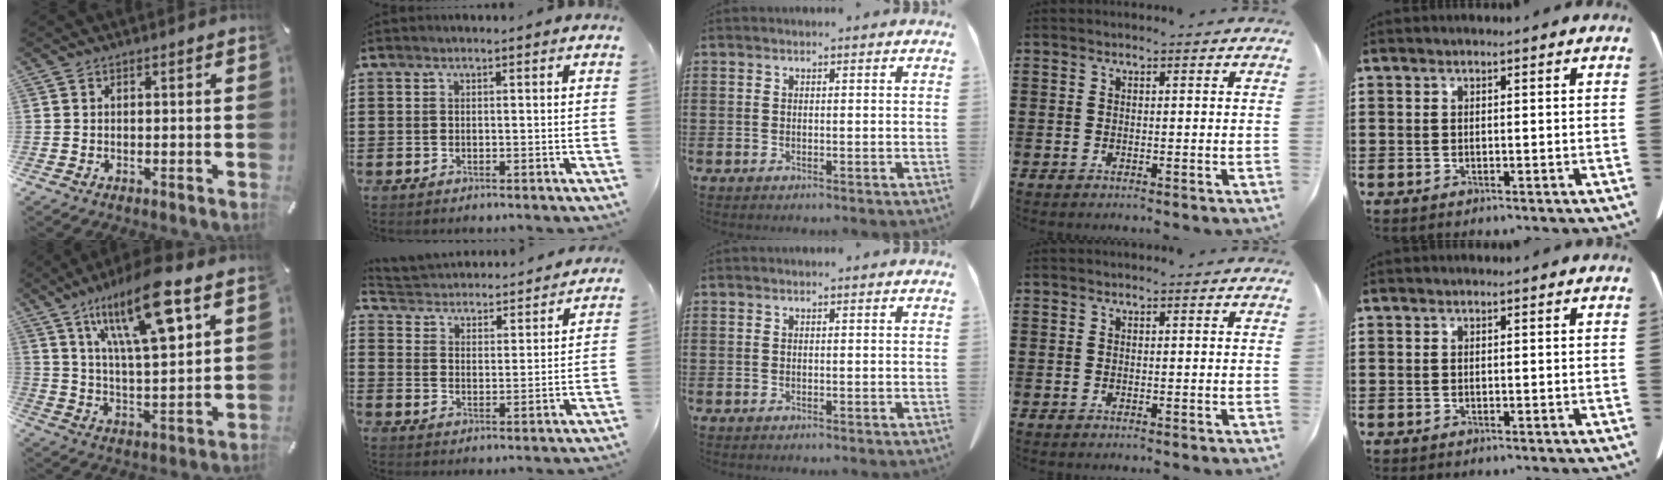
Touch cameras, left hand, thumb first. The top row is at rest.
{"thumb": {"total": 19.7, "force": [10.9, 6.5, 15.1], "torque": [-0.270, -0.042, 0.171]}, "index": {"total": 3.5, "force": [3.4, 0.2, -0.3], "torque": [-0.018, -0.031, 0.052]}}